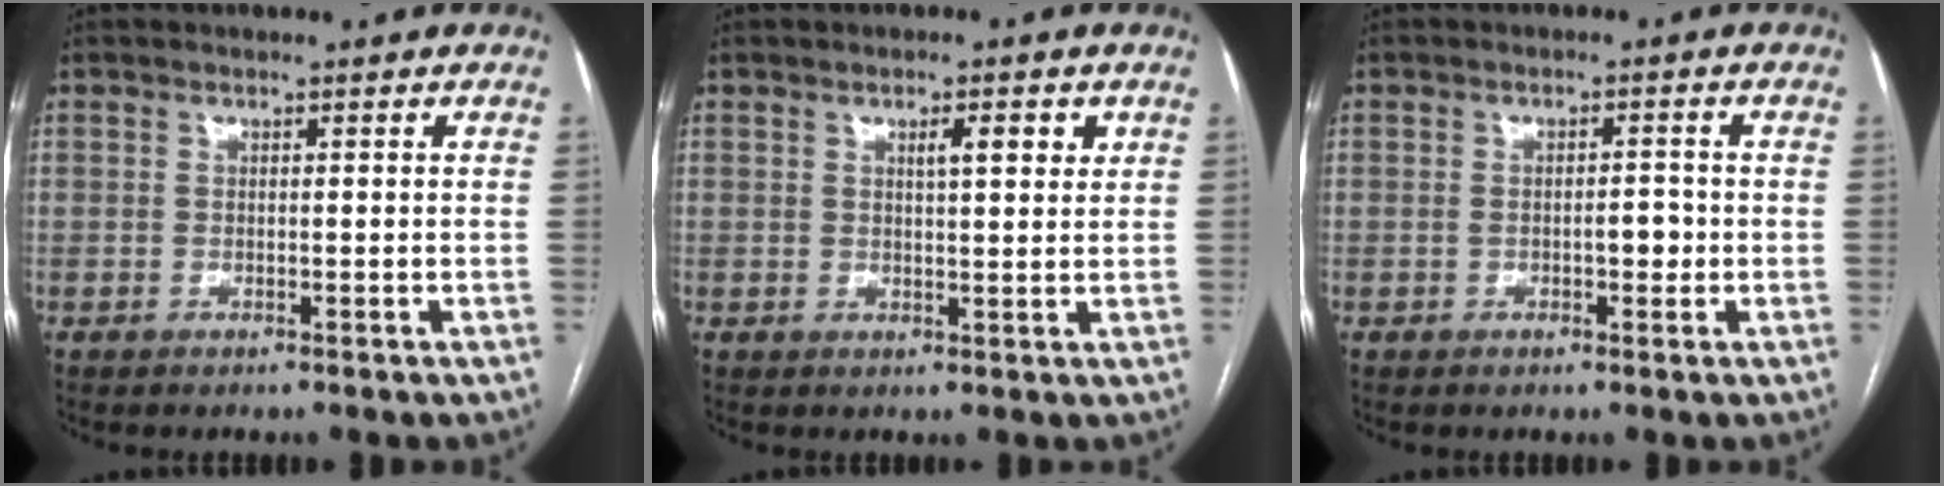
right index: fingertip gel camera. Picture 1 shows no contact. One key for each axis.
{"total": 3.5, "fx": 1.7, "fy": 0.7, "fz": 3.0, "tx": -0.046, "ty": 0.000, "tz": 0.024}
{"total": 2.8, "fx": -0.5, "fy": 1.1, "fz": 2.5, "tx": -0.042, "ty": 0.005, "tz": -0.003}